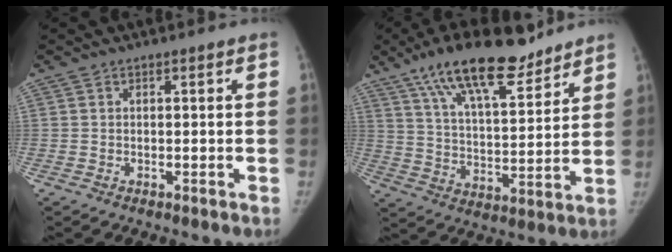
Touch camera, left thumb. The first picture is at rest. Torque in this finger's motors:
{"motor_torque": [1.10, -0.65, 1.44, -1.28, 0.50]}